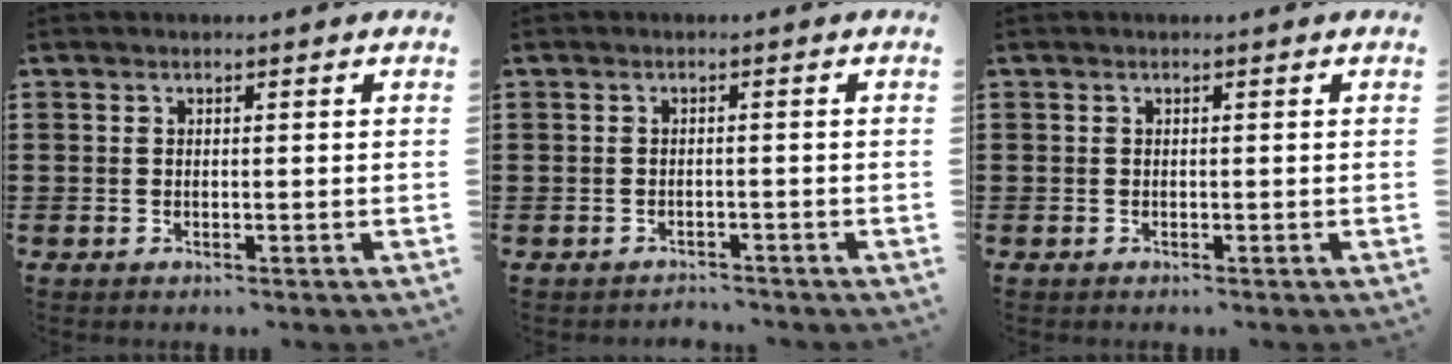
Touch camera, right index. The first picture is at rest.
{"total": 1.4, "force": [-1.4, 0.2, -0.2], "torque": [0.000, 0.003, -0.033]}
{"total": 0.0}